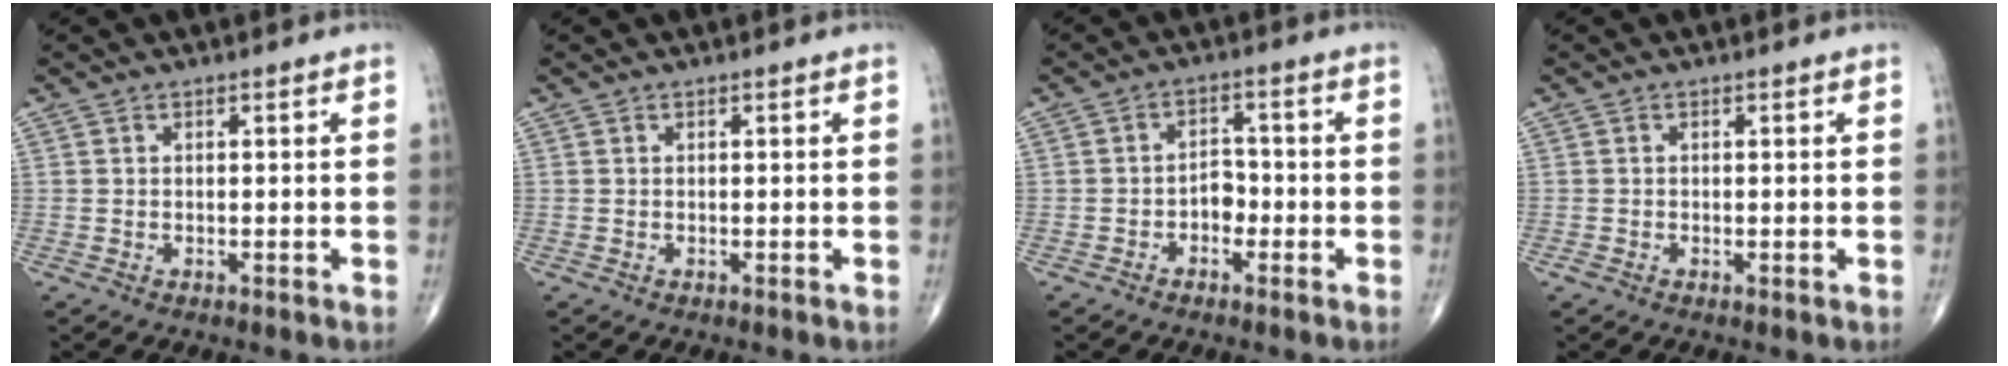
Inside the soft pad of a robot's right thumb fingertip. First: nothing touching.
{"total": 0.0}
{"total": 3.5, "force": [-1.4, 2.4, 2.0], "torque": [-0.012, 0.019, -0.031]}
{"total": 0.7, "force": [-0.3, 0.4, 0.5], "torque": [-0.010, -0.002, -0.007]}